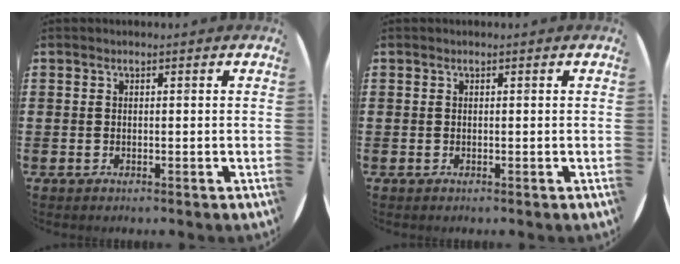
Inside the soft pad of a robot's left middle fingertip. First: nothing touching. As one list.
[{"total": 0.0}]